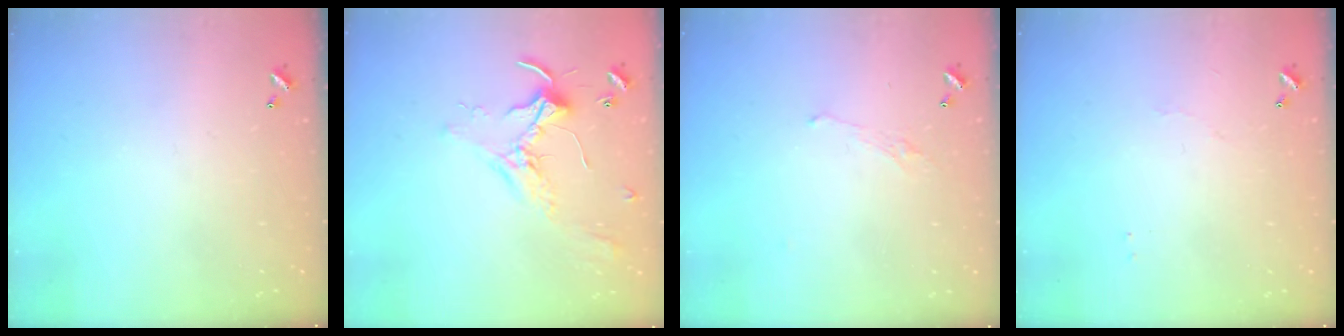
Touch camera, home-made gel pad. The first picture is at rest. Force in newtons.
{"total": 2.1, "press": 2.1, "slide": 0.4}
{"total": 0.9, "press": 0.4, "slide": 0.8}
{"total": 1.6, "press": 1.5, "slide": 0.5}